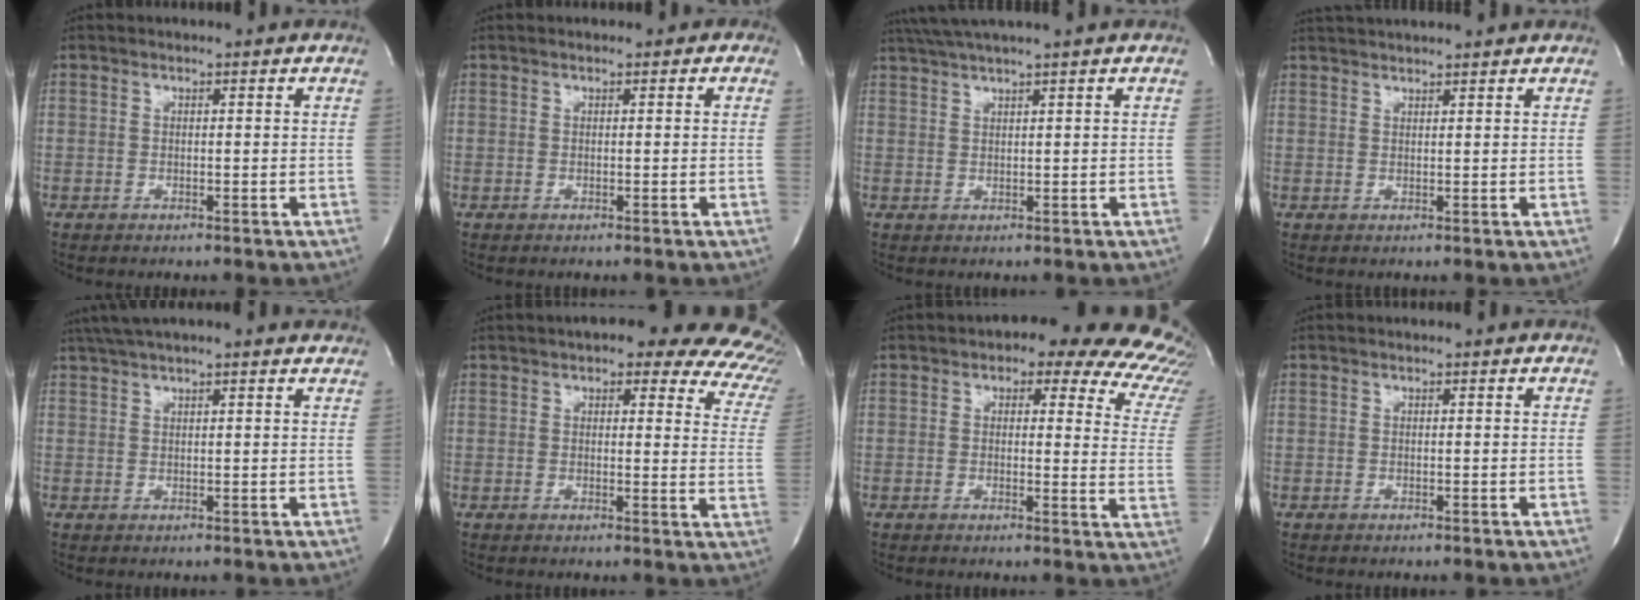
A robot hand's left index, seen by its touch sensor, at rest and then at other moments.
{"total": 0.6, "force": [0.0, 0.6, 0.2], "torque": [0.005, 0.001, -0.005]}
{"total": 4.6, "force": [3.7, -1.5, 2.3], "torque": [-0.043, 0.015, 0.073]}
{"total": 5.9, "force": [5.6, 0.1, 1.9], "torque": [-0.032, 0.032, 0.081]}
{"total": 10.4, "force": [8.7, 1.4, 5.5], "torque": [-0.091, 0.040, 0.120]}
{"total": 17.9, "force": [13.4, 5.5, 10.5], "torque": [-0.109, -0.001, 0.128]}
{"total": 16.9, "force": [13.8, 5.5, 8.0], "torque": [-0.061, -0.037, 0.120]}
{"total": 0.0}